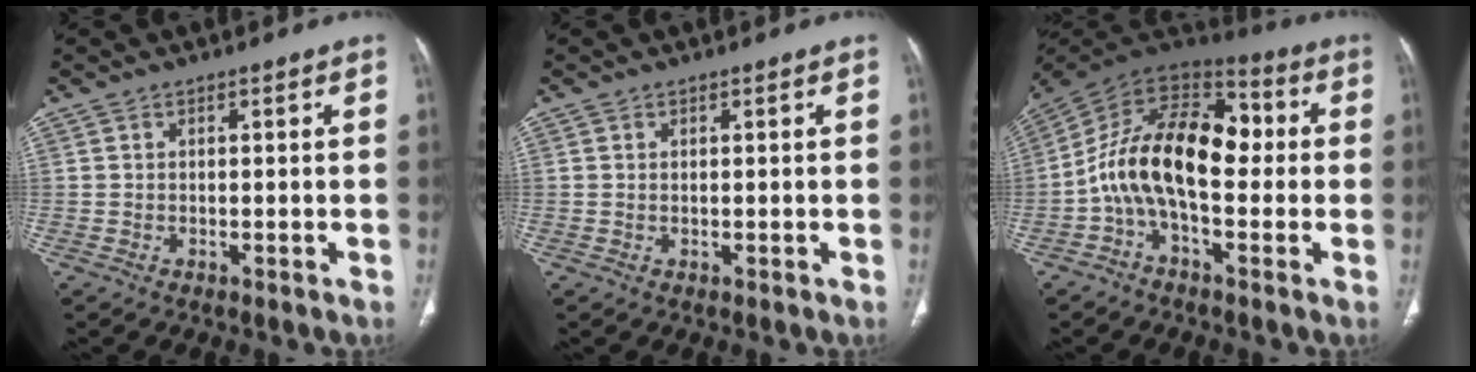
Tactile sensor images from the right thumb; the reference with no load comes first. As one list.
[{"total": 0.0}, {"total": 17.6, "force": [-1.0, 9.5, 14.8], "torque": [-0.236, 0.055, -0.029]}]